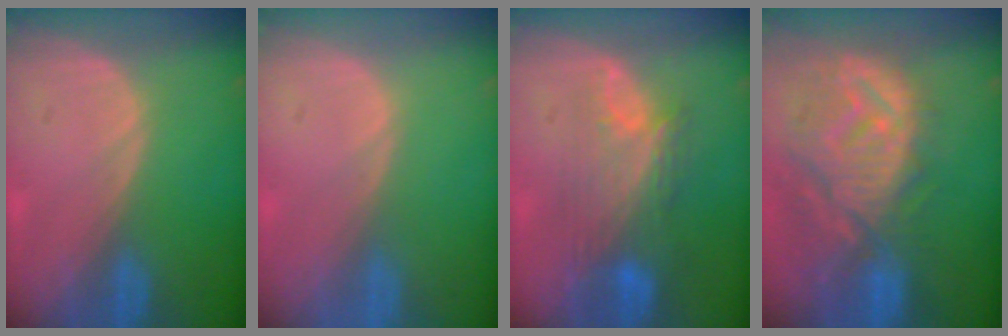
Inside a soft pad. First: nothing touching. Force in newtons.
{"total": 0.0}
{"total": 9.1, "press": 8.0, "slide": 4.4}
{"total": 12.6, "press": 11.1, "slide": 5.9}